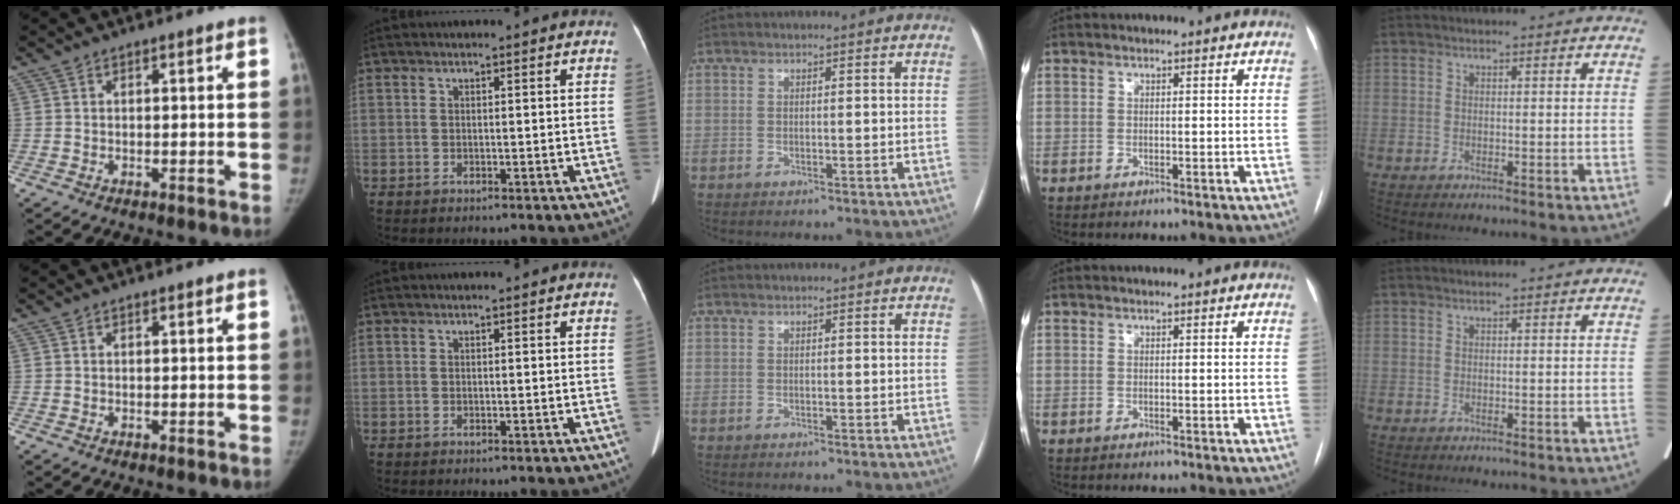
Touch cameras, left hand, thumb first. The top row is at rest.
{}